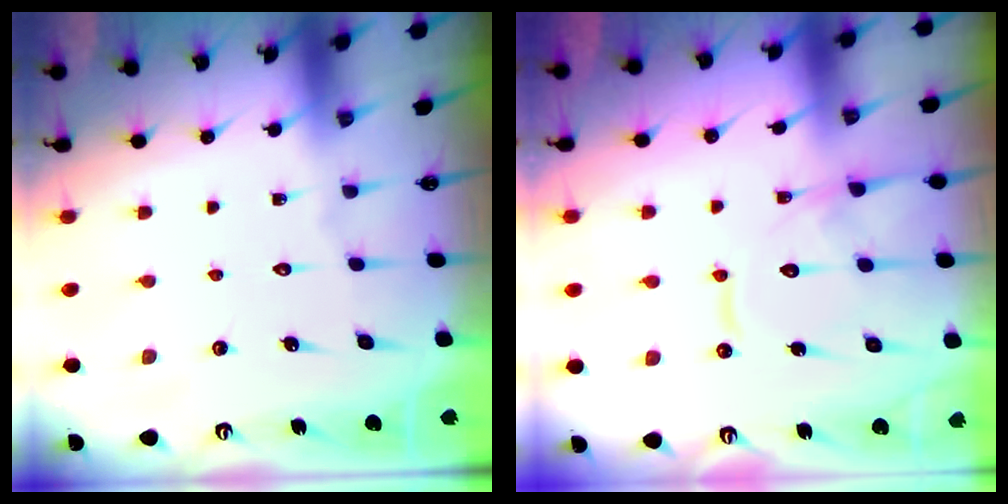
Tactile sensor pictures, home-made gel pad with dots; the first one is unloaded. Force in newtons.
{"total": 12.2, "press": 12.2, "slide": 1.1}